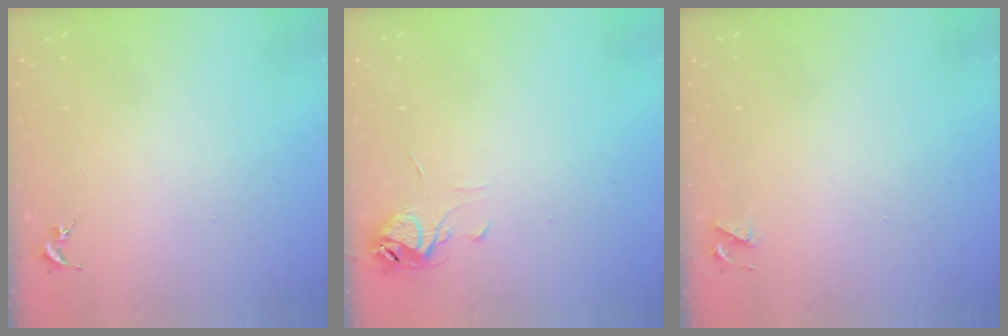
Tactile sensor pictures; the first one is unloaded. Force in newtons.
{"total": 6.4, "press": 6.4, "slide": 0.5}
{"total": 4.1, "press": 4.0, "slide": 0.7}